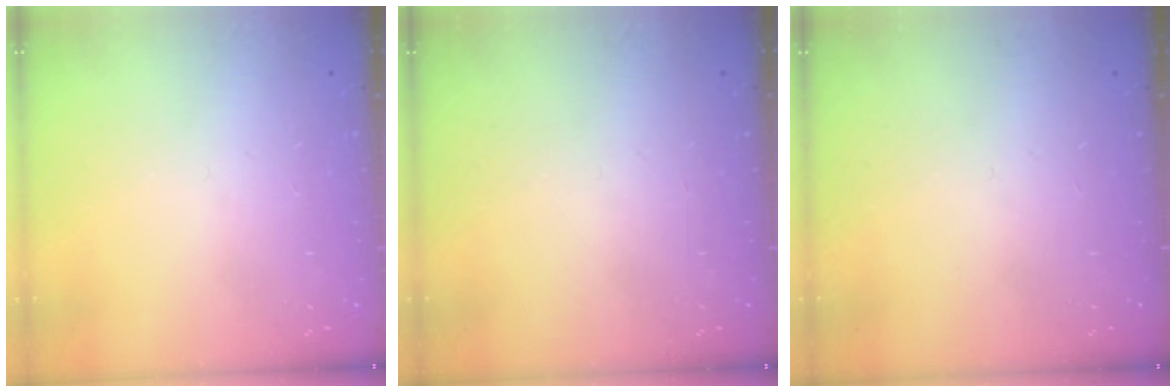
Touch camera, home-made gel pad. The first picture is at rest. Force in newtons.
{"total": 0.0}
{"total": 0.0}